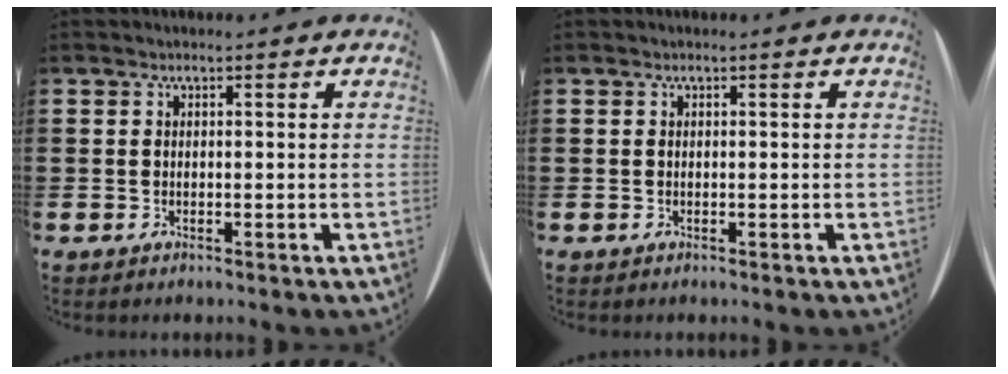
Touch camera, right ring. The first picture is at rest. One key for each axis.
{"total": 0.0}